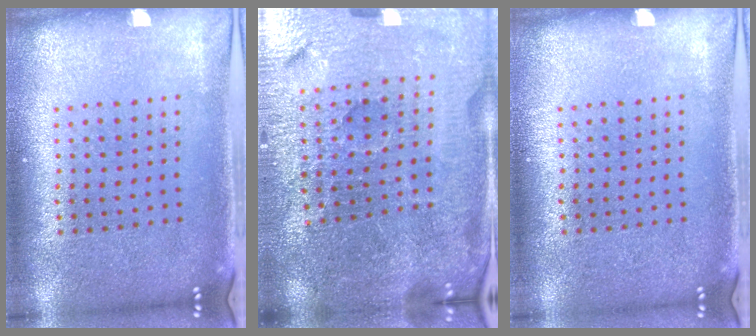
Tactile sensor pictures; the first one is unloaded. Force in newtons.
{"total": 5.2, "press": 4.9, "slide": 1.7}
{"total": 0.0}